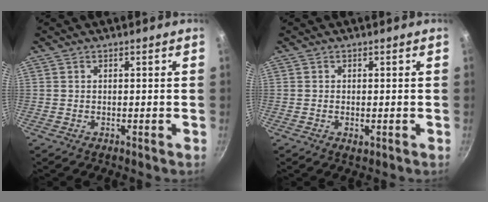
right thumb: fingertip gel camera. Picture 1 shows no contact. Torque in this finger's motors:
{"motor_torque": [-0.57, -0.19, 0.09, 0.43, -0.01]}